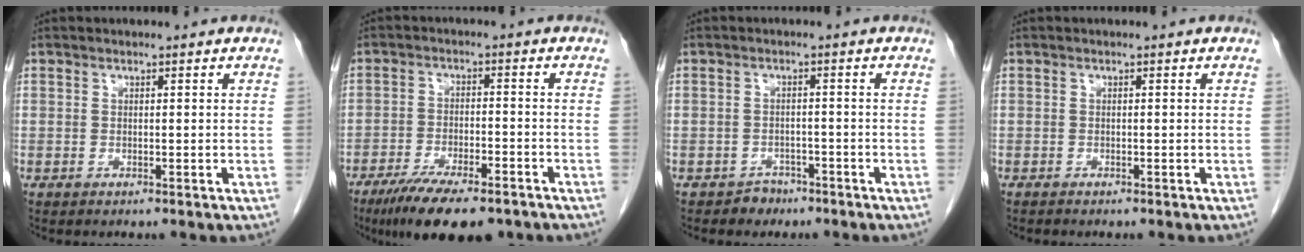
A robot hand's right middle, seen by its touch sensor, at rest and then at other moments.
{"total": 12.1, "force": [-8.9, 3.4, 7.5], "torque": [-0.115, -0.016, -0.141]}
{"total": 2.5, "force": [-1.8, 1.7, 0.1], "torque": [-0.006, 0.008, -0.027]}
{"total": 0.5, "force": [-0.5, 0.2, 0.1], "torque": [-0.009, 0.000, -0.010]}